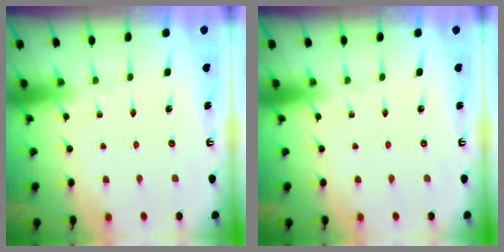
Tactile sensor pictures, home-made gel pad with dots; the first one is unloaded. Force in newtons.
{"total": 0.0}